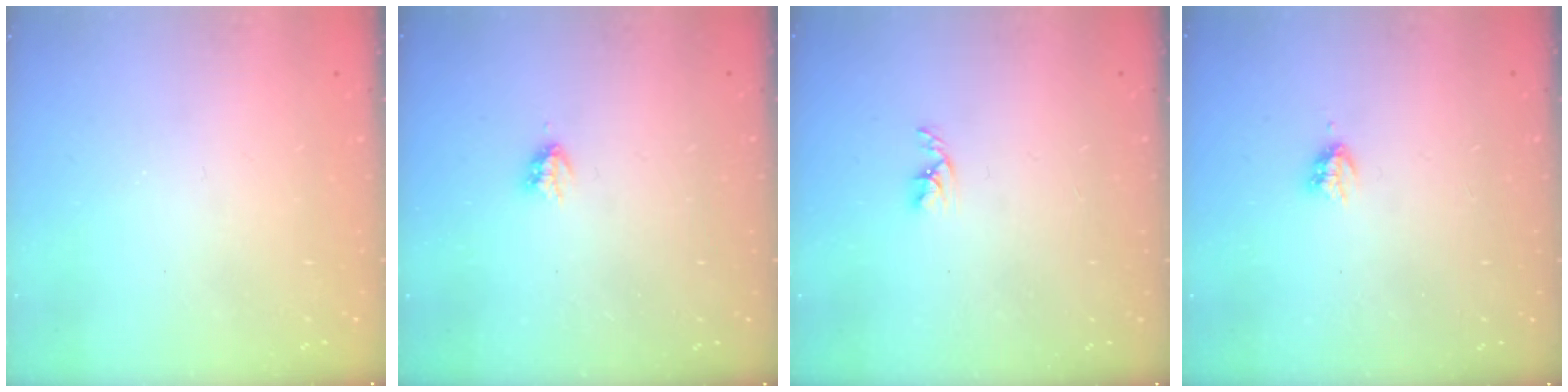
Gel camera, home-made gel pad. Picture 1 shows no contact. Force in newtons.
{"total": 2.9, "press": 2.9, "slide": 0.5}
{"total": 2.7, "press": 2.7, "slide": 0.5}
{"total": 2.9, "press": 2.9, "slide": 0.5}